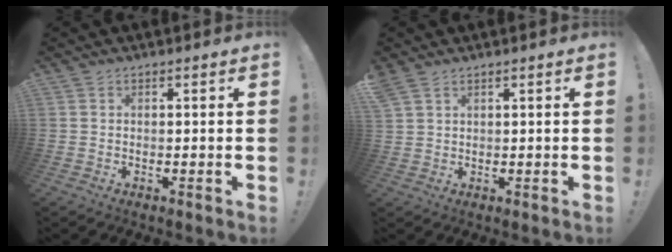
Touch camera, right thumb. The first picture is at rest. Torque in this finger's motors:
{"motor_torque": [-0.04, 0.03, 0.40, 0.29, 0.09]}